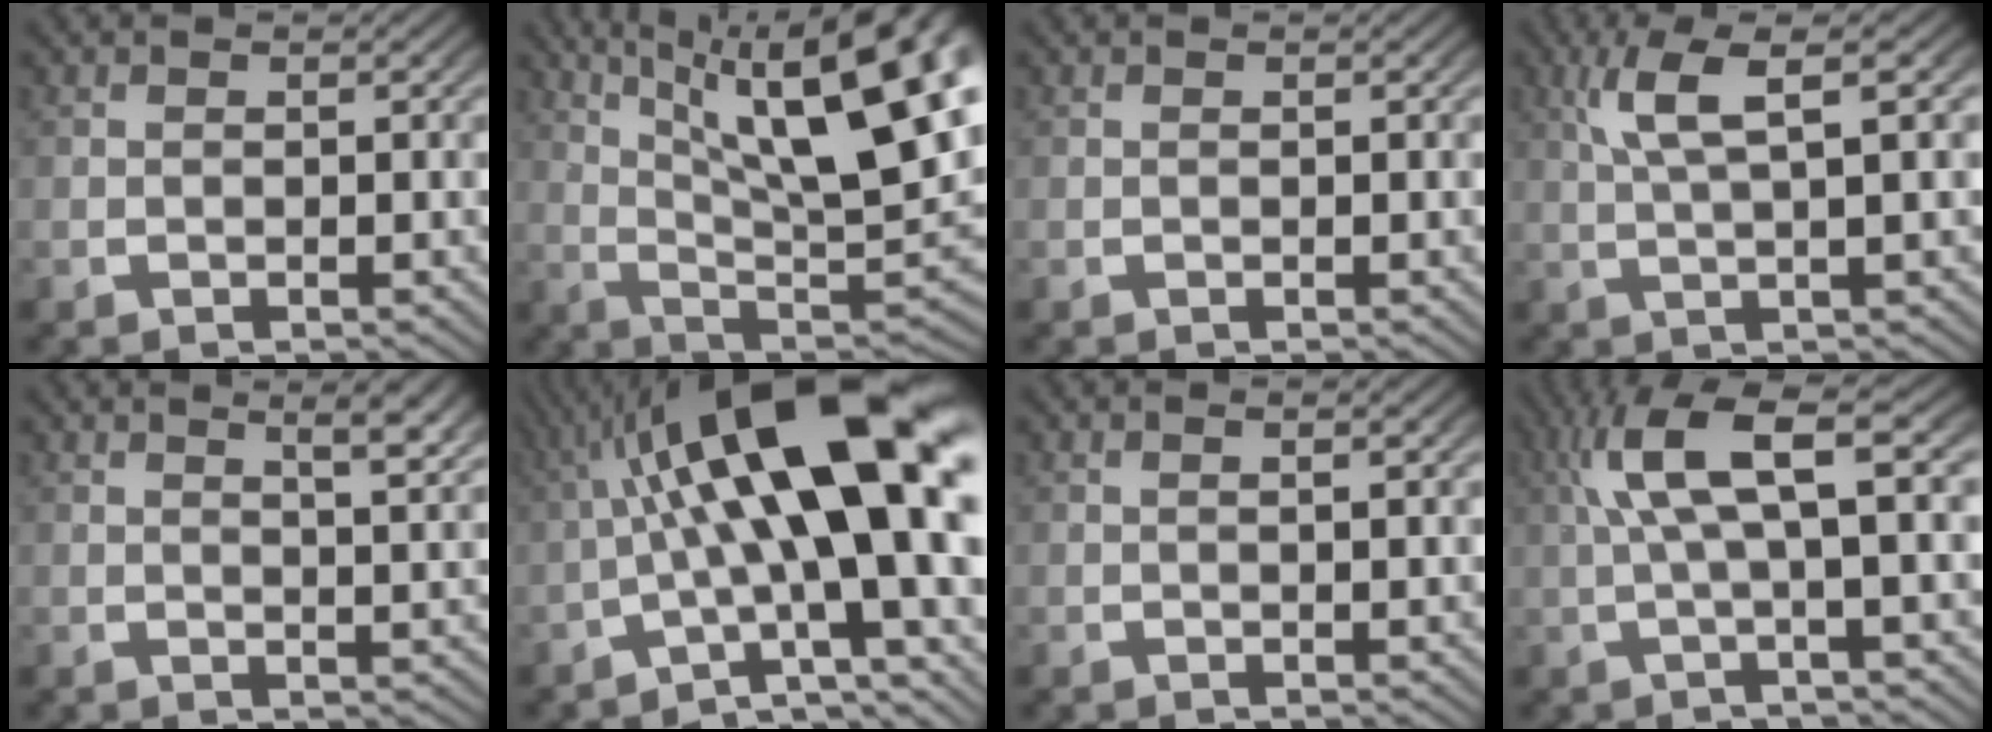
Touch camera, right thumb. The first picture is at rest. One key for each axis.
{"total": 14.2, "fx": 3.0, "fy": 7.2, "fz": 11.9, "tx": -0.187, "ty": -0.031, "tz": 0.063}
{"total": 0.0}
{"total": 5.4, "fx": 2.0, "fy": 1.6, "fz": 4.8, "tx": -0.097, "ty": 0.009, "tz": 0.034}
{"total": 3.7, "fx": 1.9, "fy": 1.1, "fz": 3.1, "tx": -0.035, "ty": 0.001, "tz": 0.030}
{"total": 16.0, "fx": 0.0, "fy": 7.8, "fz": 14.0, "tx": -0.231, "ty": -0.022, "tz": 0.008}
{"total": 0.6, "fx": 0.0, "fy": -0.1, "fz": 0.6, "tx": -0.012, "ty": 0.003, "tz": 0.002}
{"total": 6.6, "fx": 1.5, "fy": 1.7, "fz": 6.2, "tx": -0.122, "ty": 0.014, "tz": 0.018}